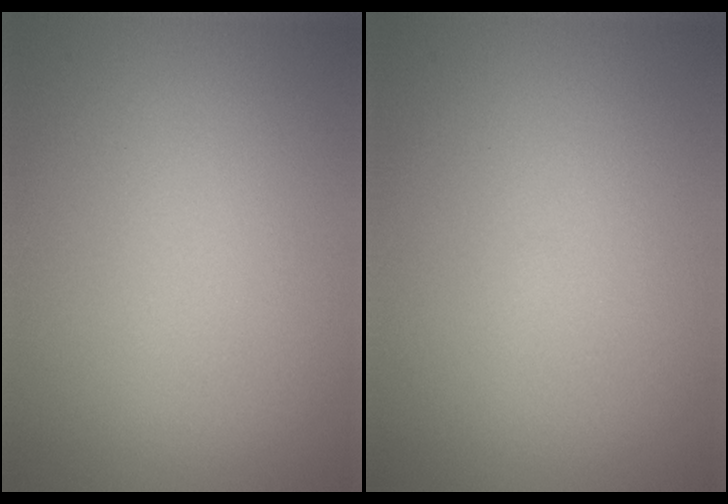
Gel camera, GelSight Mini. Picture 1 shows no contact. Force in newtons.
{"total": 0.0}